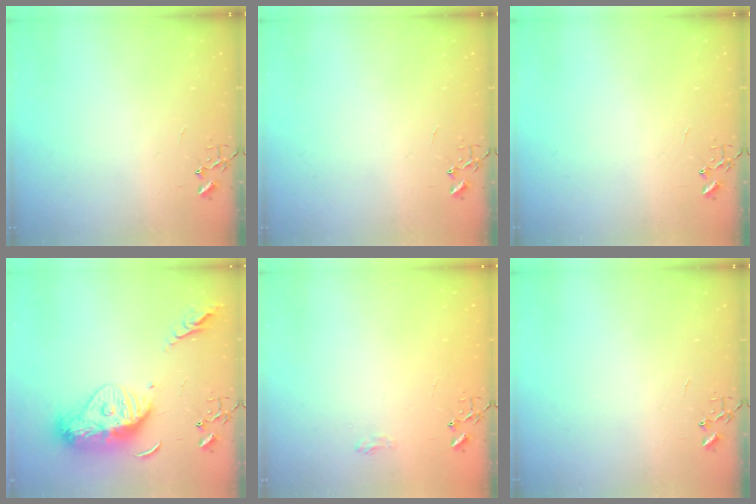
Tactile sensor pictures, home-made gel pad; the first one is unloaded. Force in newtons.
{"total": 0.0}
{"total": 0.0}
{"total": 16.9, "press": 16.8, "slide": 1.6}
{"total": 6.3, "press": 6.3, "slide": 0.8}
{"total": 0.0}